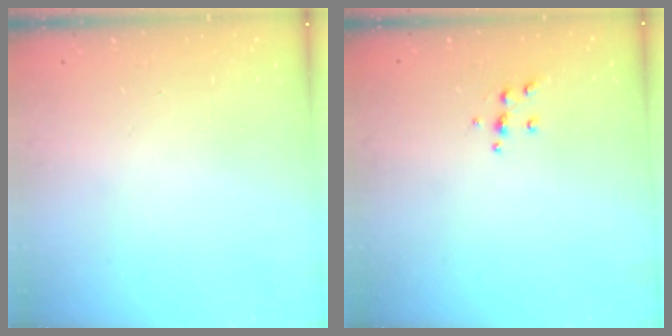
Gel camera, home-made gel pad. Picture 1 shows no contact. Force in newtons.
{"total": 5.3, "press": 5.2, "slide": 0.5}